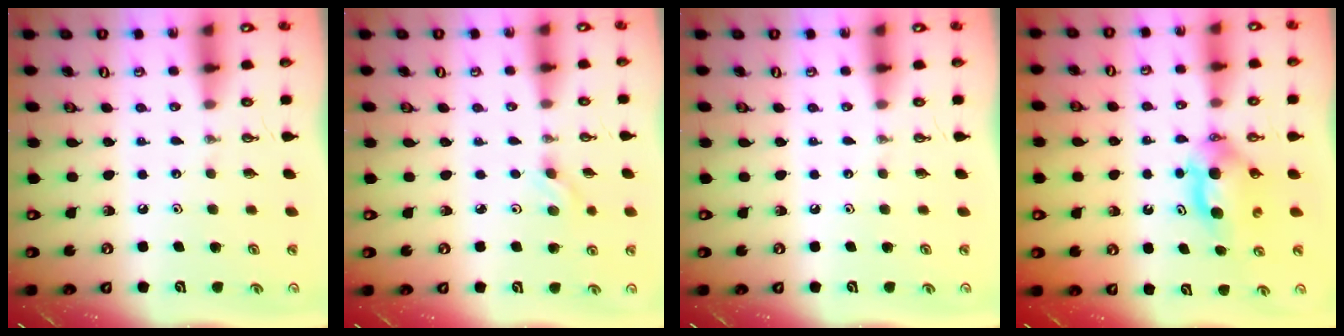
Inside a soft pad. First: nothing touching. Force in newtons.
{"total": 3.0, "press": 2.6, "slide": 1.5}
{"total": 0.0}
{"total": 6.7, "press": 5.7, "slide": 3.5}